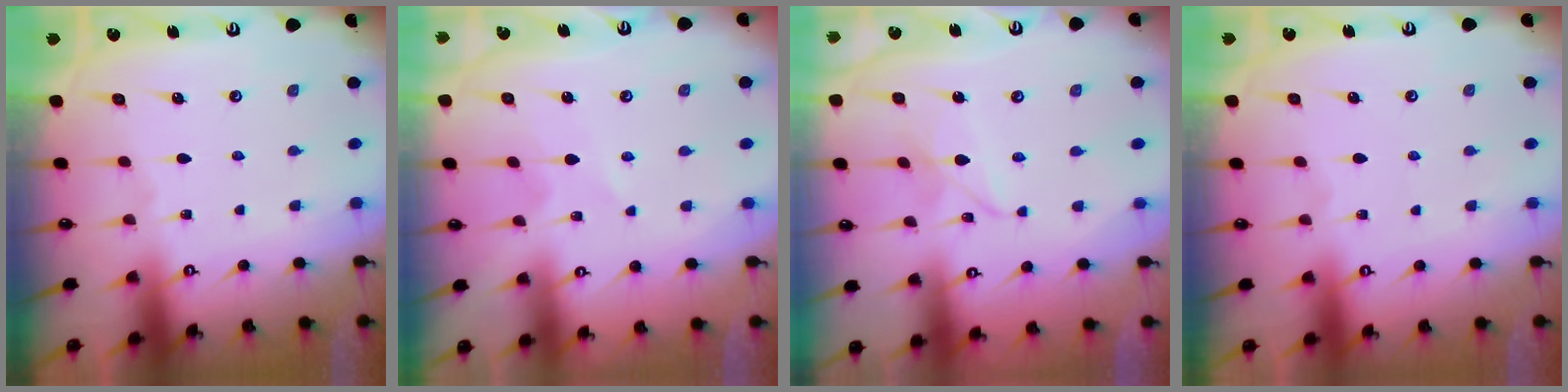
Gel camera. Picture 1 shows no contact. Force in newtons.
{"total": 0.6, "press": 0.6, "slide": 0.2}
{"total": 4.9, "press": 4.9, "slide": 0.3}
{"total": 0.0}